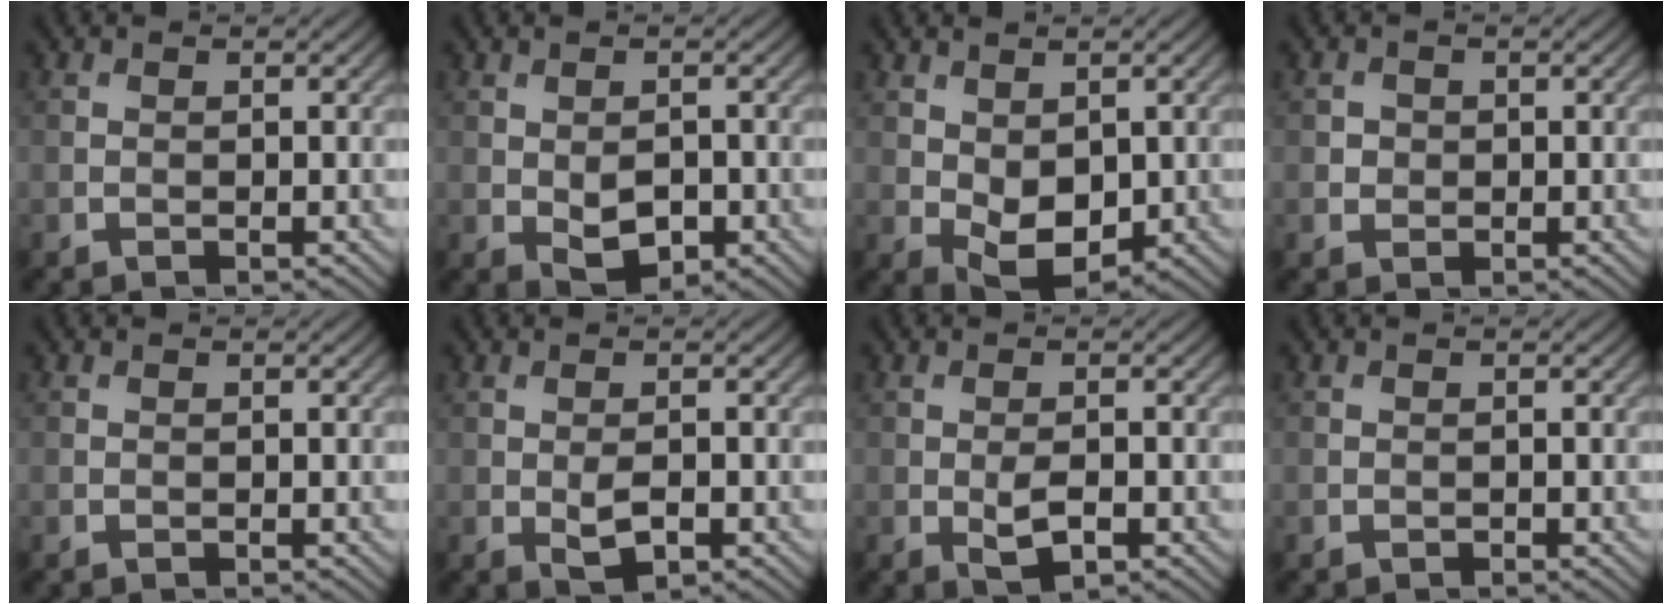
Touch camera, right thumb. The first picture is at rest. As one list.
[{"total": 3.9, "force": [-0.9, 2.3, 3.1], "torque": [-0.058, -0.009, -0.010]}, {"total": 5.6, "force": [0.0, 3.5, 4.4], "torque": [-0.092, -0.011, 0.009]}, {"total": 1.3, "force": [0.1, 1.2, 0.3], "torque": [-0.002, -0.004, 0.000]}, {"total": 0.0}, {"total": 2.7, "force": [-0.6, 1.1, 2.4], "torque": [-0.049, -0.005, -0.008]}, {"total": 3.1, "force": [-0.8, 1.2, 2.7], "torque": [-0.055, -0.007, -0.012]}, {"total": 0.0}]